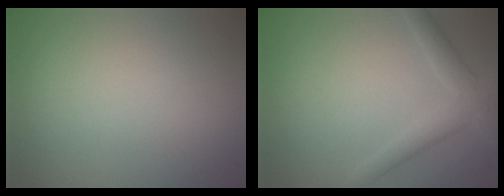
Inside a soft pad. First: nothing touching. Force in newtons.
{"total": 3.1, "press": 3.1, "slide": 0.3}